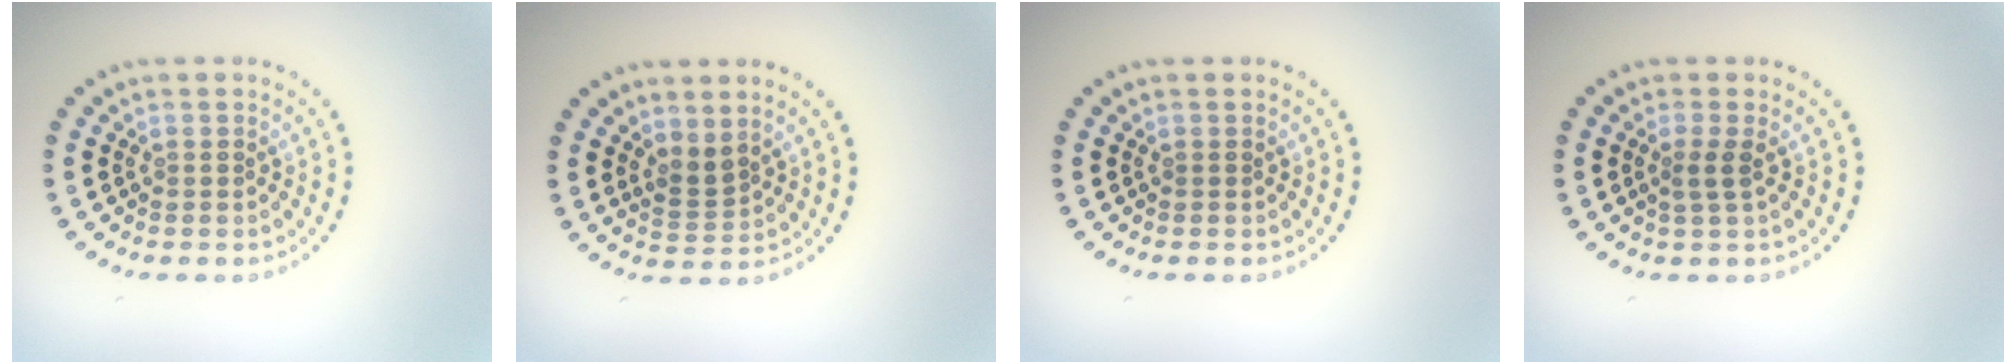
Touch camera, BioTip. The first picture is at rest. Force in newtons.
{"total": 1.8, "press": 1.3, "slide": 1.3}
{"total": 0.0}
{"total": 1.4, "press": 0.9, "slide": 1.0}